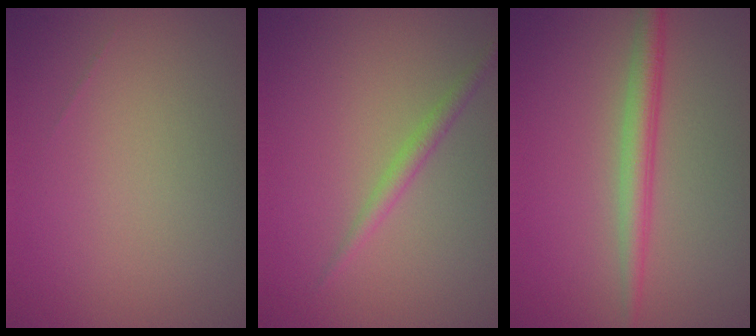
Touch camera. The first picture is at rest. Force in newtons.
{"total": 1.5, "press": 1.5, "slide": 0.0}
{"total": 2.7, "press": 2.7, "slide": 0.1}